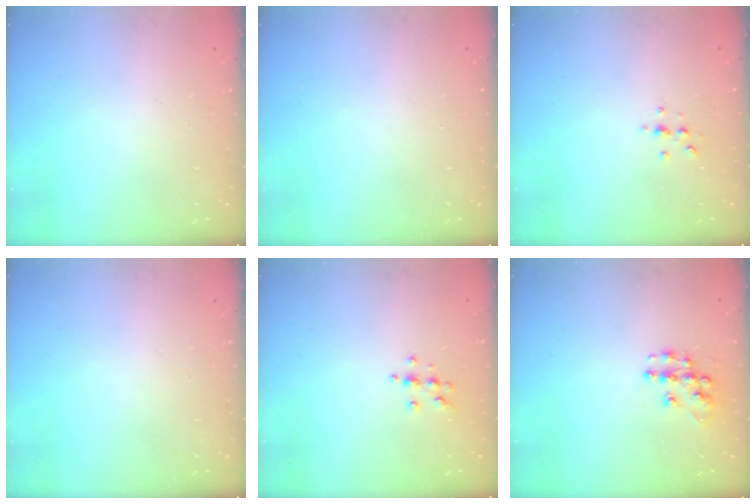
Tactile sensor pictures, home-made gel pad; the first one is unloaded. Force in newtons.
{"total": 0.0}
{"total": 2.3, "press": 2.2, "slide": 0.2}
{"total": 0.0}
{"total": 6.2, "press": 6.1, "slide": 1.3}
{"total": 9.7, "press": 9.7, "slide": 0.7}